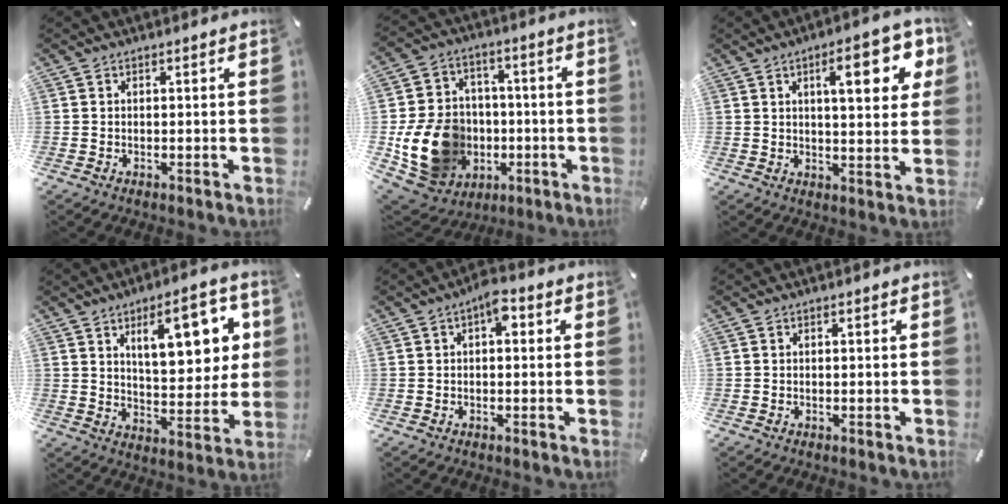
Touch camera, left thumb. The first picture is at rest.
{"total": 17.1, "force": [-3.7, 14.4, 8.5], "torque": [-0.163, 0.023, -0.052]}
{"total": 13.5, "force": [5.3, 4.6, 11.5], "torque": [-0.159, -0.009, 0.078]}
{"total": 15.6, "force": [6.8, 7.0, 12.2], "torque": [-0.164, -0.020, 0.106]}
{"total": 4.6, "force": [1.0, 2.3, 3.8], "torque": [-0.055, 0.006, 0.008]}
{"total": 0.0}